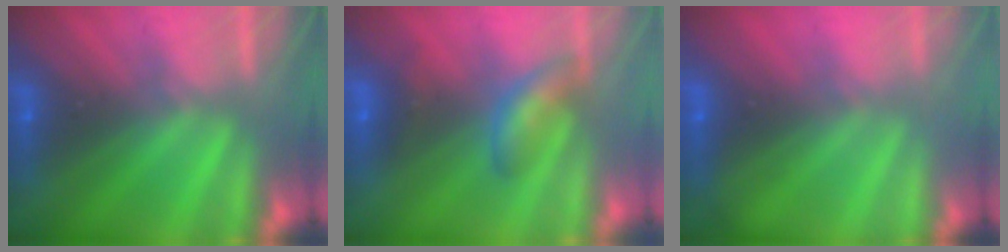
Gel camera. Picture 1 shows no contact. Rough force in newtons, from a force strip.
{"total": 2.7}
{"total": 2.1}